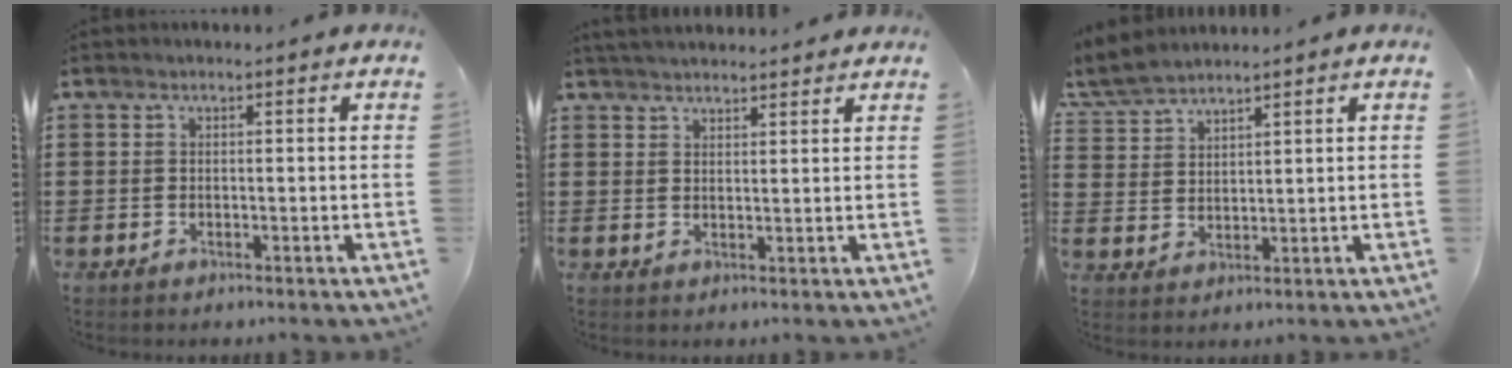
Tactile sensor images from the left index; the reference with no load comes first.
{"total": 2.7, "force": [2.7, 0.1, 0.3], "torque": [-0.013, -0.001, 0.053]}
{"total": 4.5, "force": [4.2, 1.0, 1.2], "torque": [-0.042, -0.008, 0.078]}